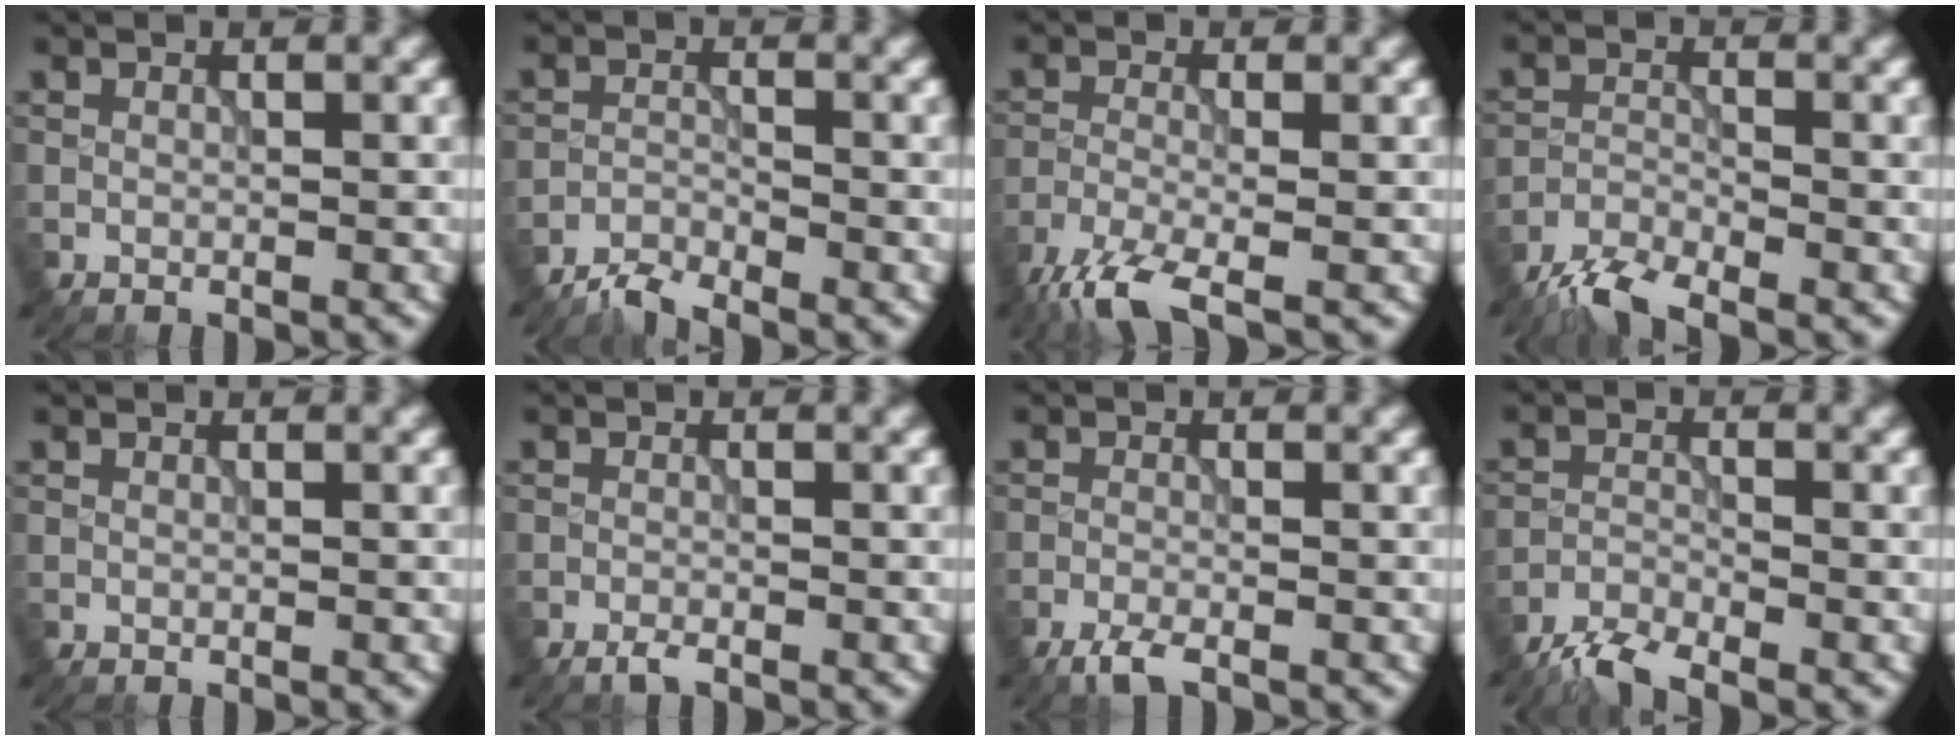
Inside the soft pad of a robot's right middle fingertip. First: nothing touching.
{"total": 2.6, "force": [-2.5, 0.2, 0.6], "torque": [-0.012, -0.002, -0.057]}
{"total": 5.8, "force": [-4.1, 1.3, 3.9], "torque": [-0.078, -0.012, -0.092]}
{"total": 4.6, "force": [-3.9, 1.0, 2.2], "torque": [-0.044, -0.008, -0.084]}
{"total": 0.0}
{"total": 1.1, "force": [-0.9, 0.2, 0.6], "torque": [-0.013, -0.001, -0.021]}
{"total": 2.2, "force": [-1.7, 0.4, 1.4], "torque": [-0.031, -0.007, -0.040]}
{"total": 3.7, "force": [-3.3, 0.7, 1.6], "torque": [-0.035, -0.006, -0.074]}